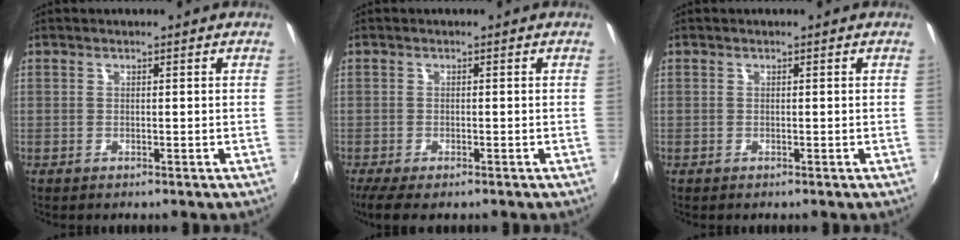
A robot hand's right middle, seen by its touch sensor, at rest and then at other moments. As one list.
[{"total": 5.3, "force": [-3.8, 1.5, 3.4], "torque": [-0.079, -0.025, -0.065]}, {"total": 0.0}]